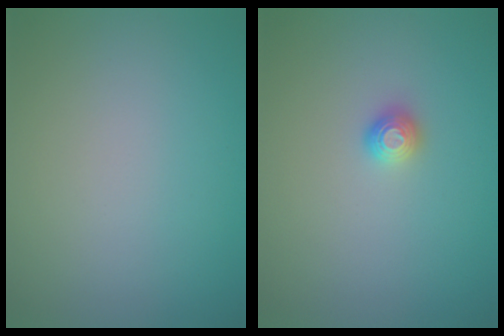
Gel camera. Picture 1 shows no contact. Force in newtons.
{"total": 1.0, "press": 1.0, "slide": 0.1}